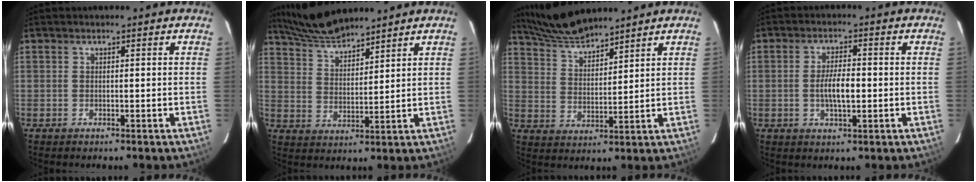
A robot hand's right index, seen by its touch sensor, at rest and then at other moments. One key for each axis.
{"total": 9.4, "fx": 8.7, "fy": 1.3, "fz": 3.2, "tx": -0.070, "ty": 0.012, "tz": 0.164}
{"total": 9.4, "fx": 8.8, "fy": 1.2, "fz": 3.2, "tx": -0.069, "ty": 0.009, "tz": 0.168}
{"total": 5.2, "fx": -0.7, "fy": 1.6, "fz": 4.9, "tx": -0.091, "ty": 0.000, "tz": -0.010}